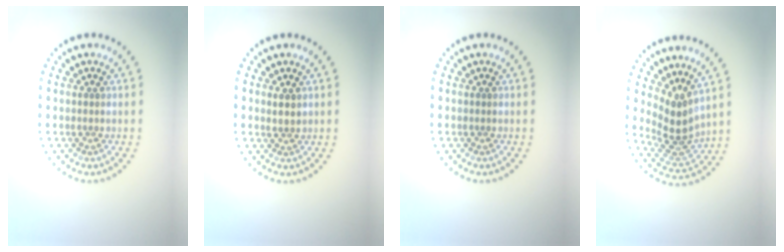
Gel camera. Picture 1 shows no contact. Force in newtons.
{"total": 1.2, "press": 1.0, "slide": 0.7}
{"total": 0.0}
{"total": 3.2, "press": 2.2, "slide": 2.4}